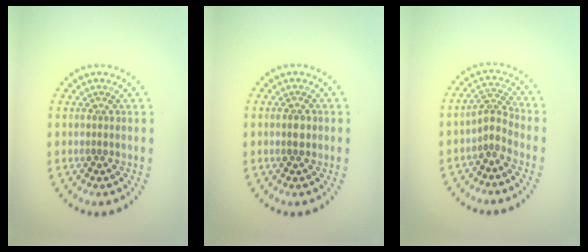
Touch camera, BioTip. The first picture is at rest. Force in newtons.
{"total": 1.0, "press": 1.0, "slide": 0.3}
{"total": 2.2, "press": 1.5, "slide": 1.6}